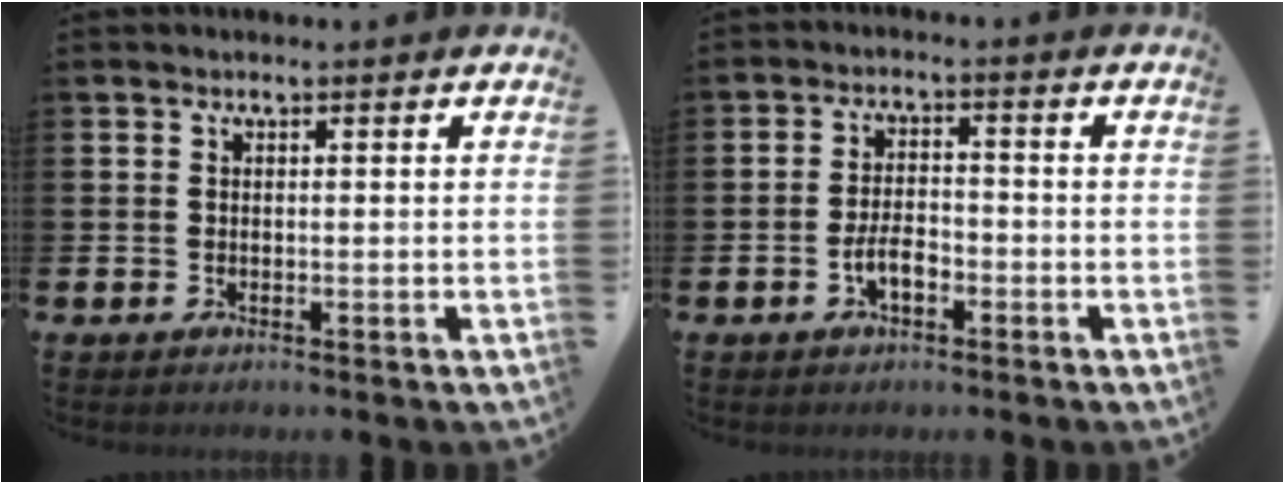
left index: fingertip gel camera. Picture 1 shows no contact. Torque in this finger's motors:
{"motor_torque": [0.11, 0.07, 0.10, 0.09]}